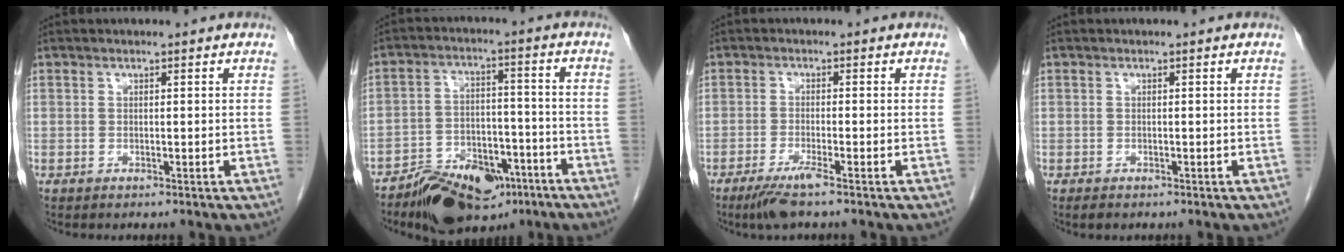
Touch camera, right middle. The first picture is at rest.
{"total": 12.5, "force": [-9.1, 6.0, 6.2], "torque": [-0.090, 0.009, -0.147]}
{"total": 4.1, "force": [-2.8, -0.4, 2.9], "torque": [-0.062, -0.012, -0.057]}
{"total": 1.0, "force": [-0.7, 0.5, 0.4], "torque": [-0.017, -0.003, -0.010]}